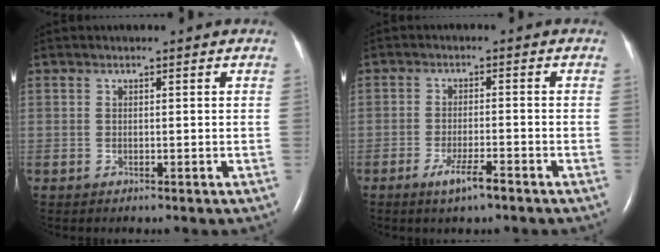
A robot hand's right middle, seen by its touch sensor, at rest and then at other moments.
{"total": 4.3, "force": [-2.8, 0.4, 3.2], "torque": [-0.066, -0.007, -0.049]}